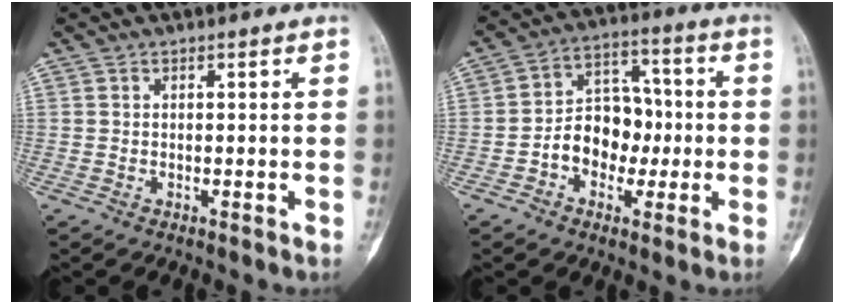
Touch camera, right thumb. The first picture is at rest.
{"total": 10.7, "force": [-2.0, 8.2, 6.7], "torque": [-0.066, 0.044, -0.041]}